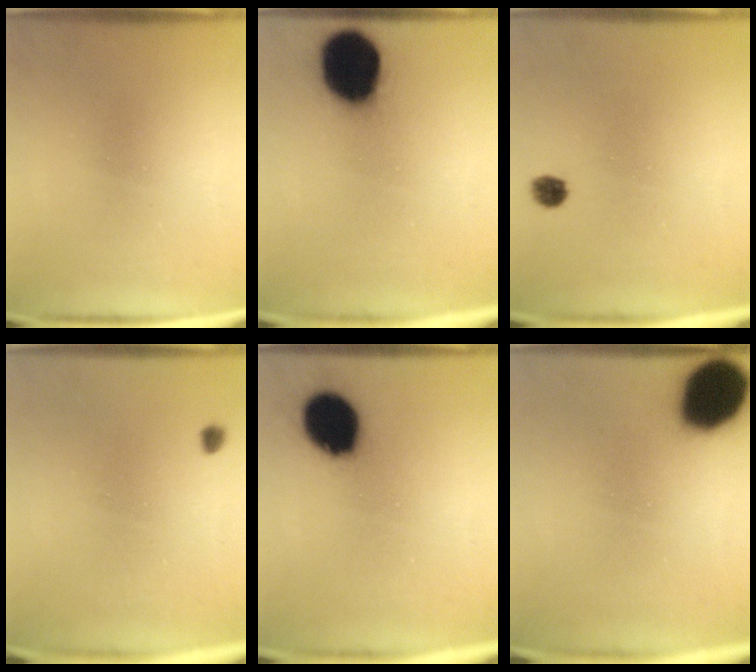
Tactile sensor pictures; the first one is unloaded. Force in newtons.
{"total": 17.9}
{"total": 2.2}
{"total": 0.9}
{"total": 13.6}
{"total": 18.8}